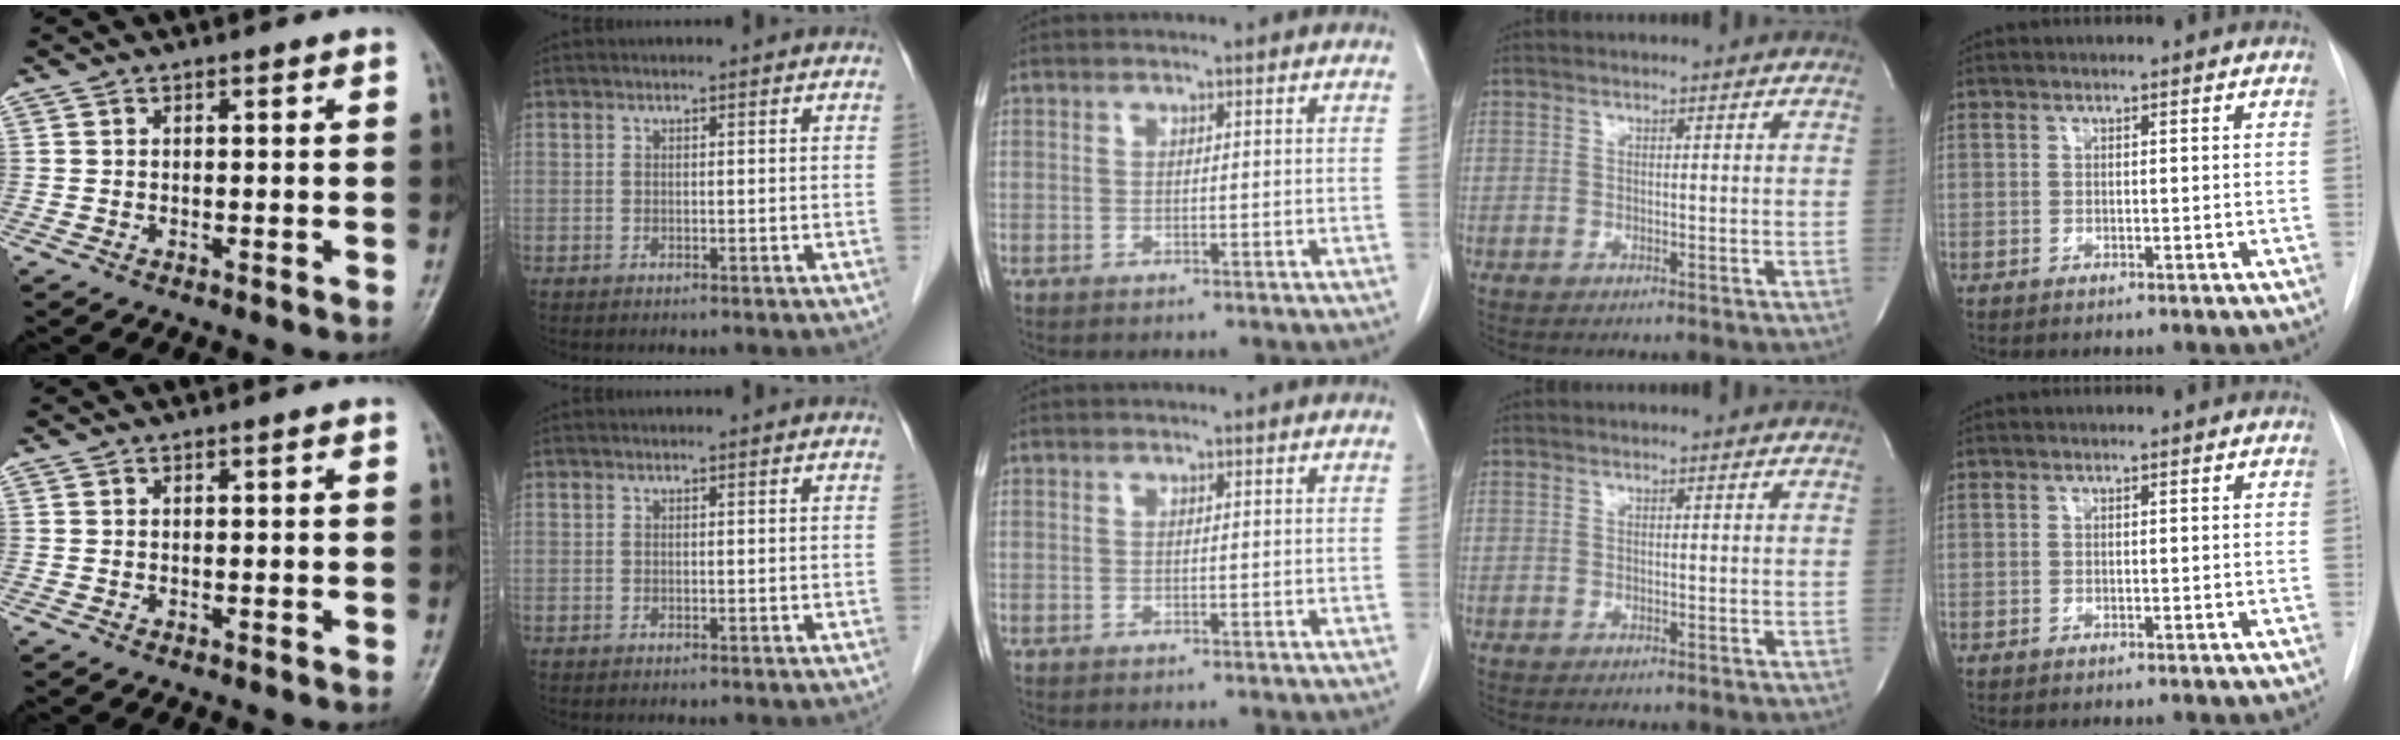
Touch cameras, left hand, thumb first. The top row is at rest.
{}